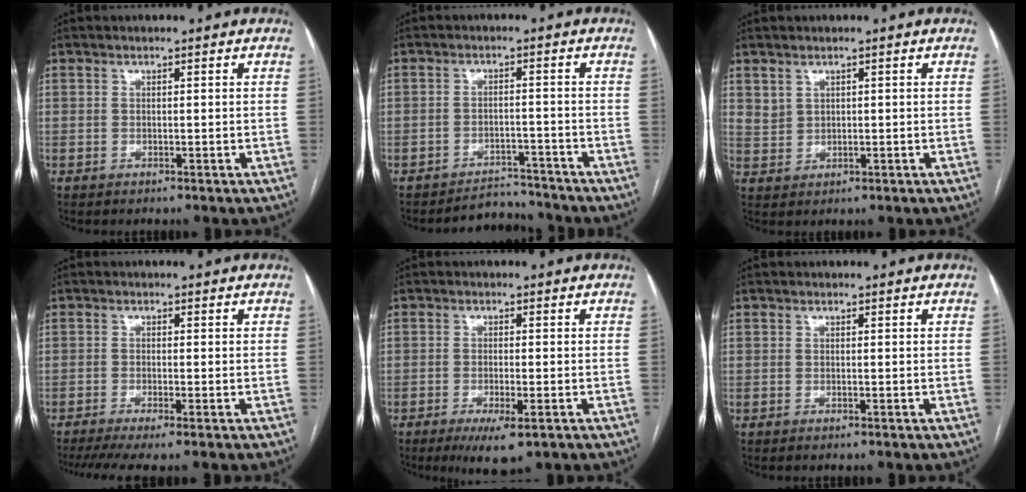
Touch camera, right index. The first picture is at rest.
{"total": 4.6, "force": [-4.4, 1.0, -0.8], "torque": [0.017, 0.011, -0.066]}
{"total": 2.4, "force": [1.6, 1.8, 0.5], "torque": [-0.007, 0.001, 0.036]}
{"total": 6.0, "force": [-4.5, 0.2, 3.9], "torque": [-0.062, -0.009, -0.075]}
{"total": 5.6, "force": [-3.1, 1.2, 4.5], "torque": [-0.075, -0.012, -0.046]}
{"total": 0.0}